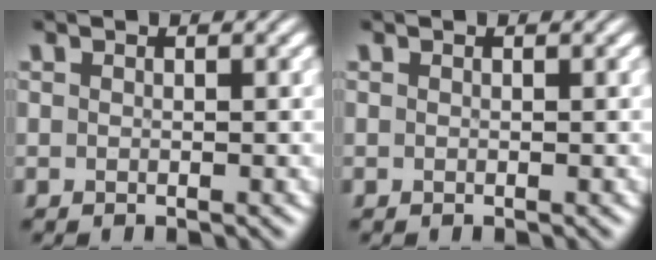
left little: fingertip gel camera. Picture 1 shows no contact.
{"total": 0.0}